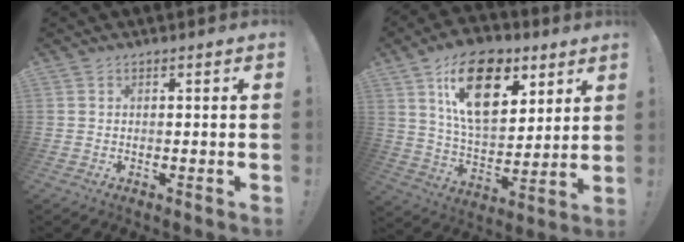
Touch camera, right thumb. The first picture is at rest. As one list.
[{"total": 21.1, "force": [10.0, 12.2, 14.0], "torque": [-0.225, -0.039, 0.175]}]